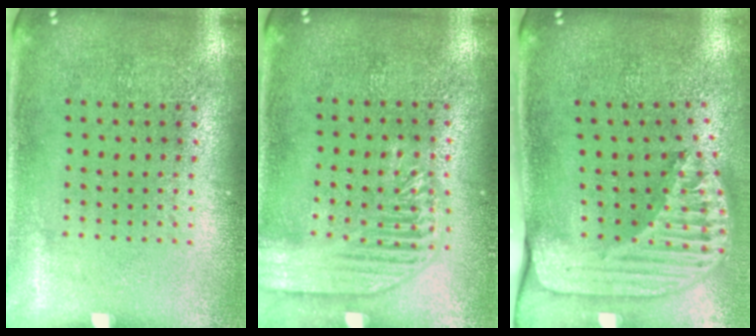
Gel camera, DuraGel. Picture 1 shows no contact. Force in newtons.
{"total": 1.8, "press": 1.8, "slide": 0.3}
{"total": 2.6, "press": 1.8, "slide": 1.8}